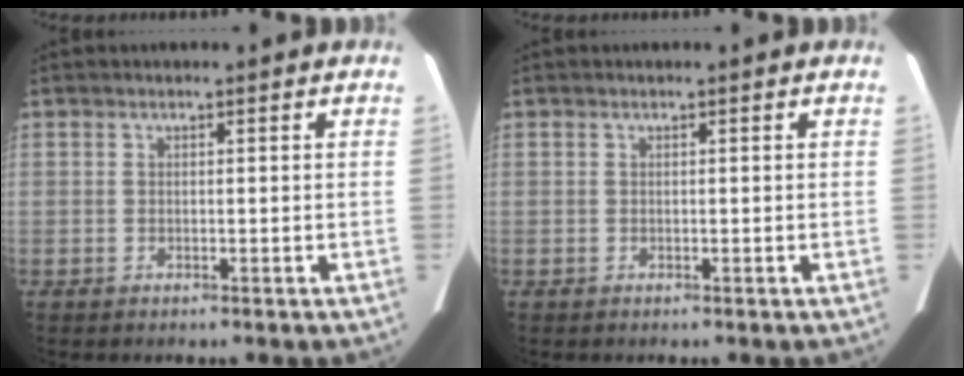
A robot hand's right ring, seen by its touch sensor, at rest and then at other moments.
{"total": 0.0}